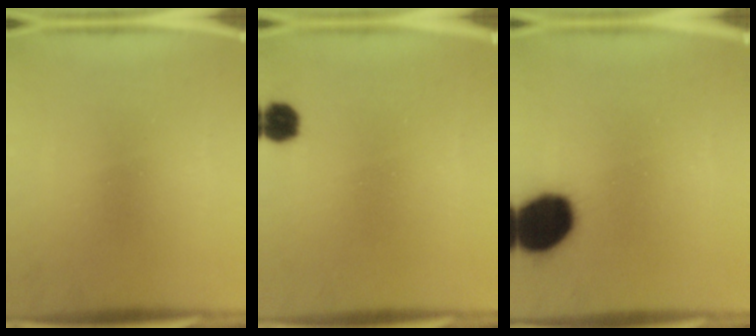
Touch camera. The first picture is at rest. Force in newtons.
{"total": 4.0}
{"total": 17.1}